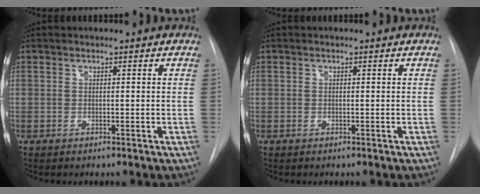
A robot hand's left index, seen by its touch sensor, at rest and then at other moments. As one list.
[{"total": 0.0}]